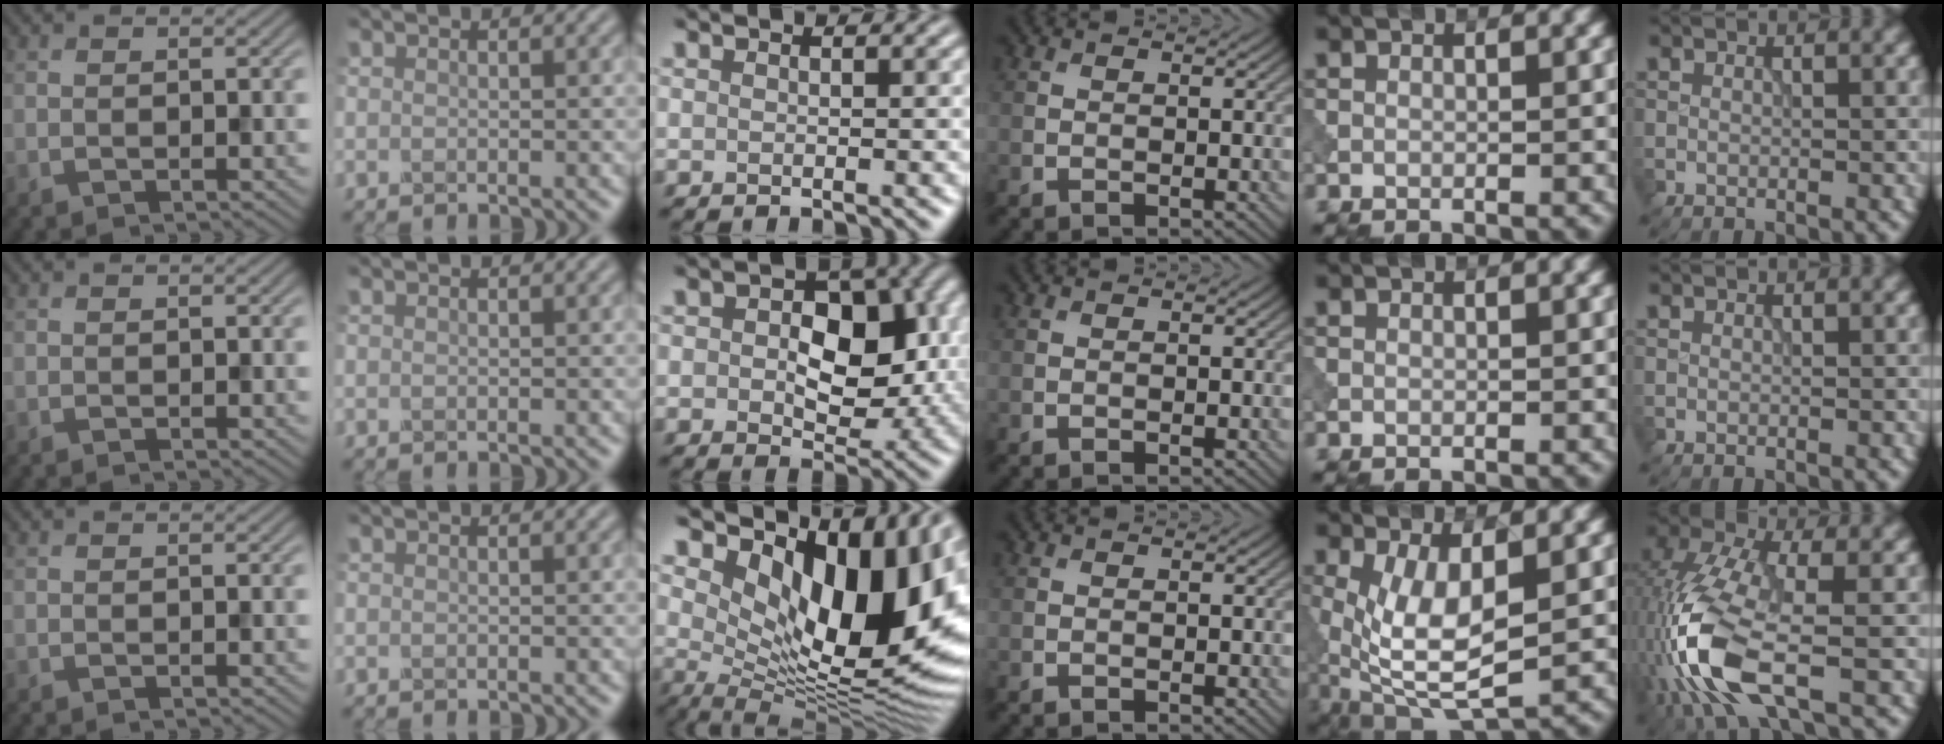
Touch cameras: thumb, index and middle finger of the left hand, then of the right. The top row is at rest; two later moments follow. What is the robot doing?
{"motion": "dispense", "object": "dispenser bottle"}